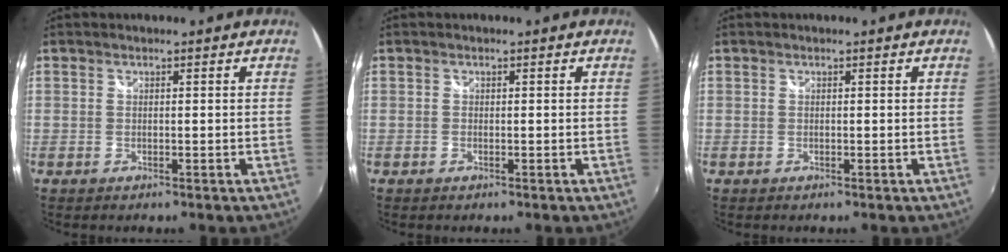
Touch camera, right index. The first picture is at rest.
{"total": 0.0}
{"total": 0.0}